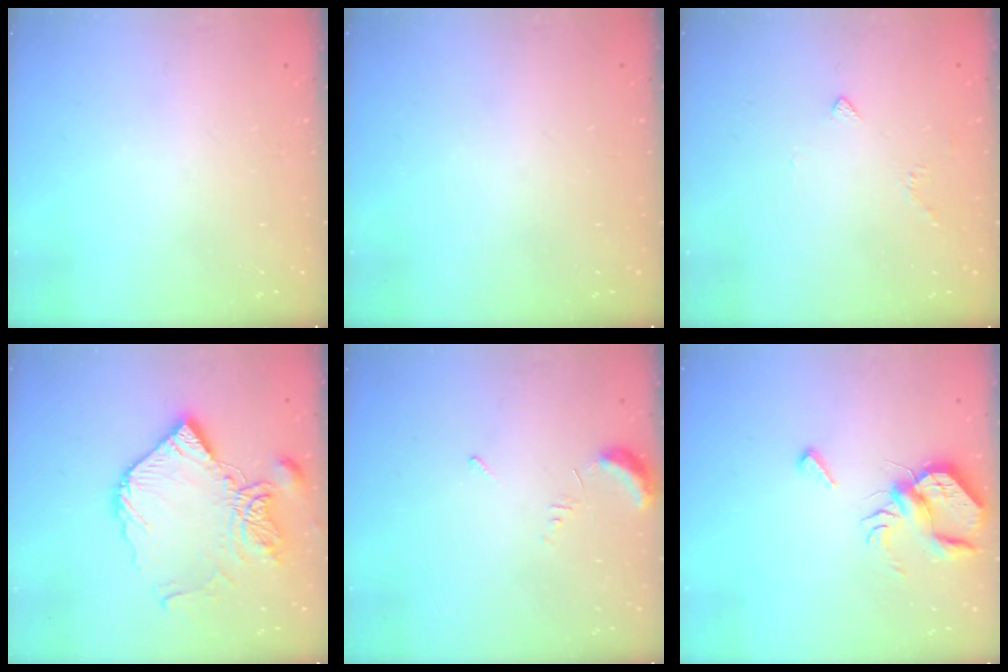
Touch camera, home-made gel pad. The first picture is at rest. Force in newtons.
{"total": 0.0}
{"total": 2.4, "press": 2.4, "slide": 0.6}
{"total": 17.8, "press": 17.7, "slide": 2.0}
{"total": 5.2, "press": 5.2, "slide": 0.6}
{"total": 7.5, "press": 7.5, "slide": 0.6}